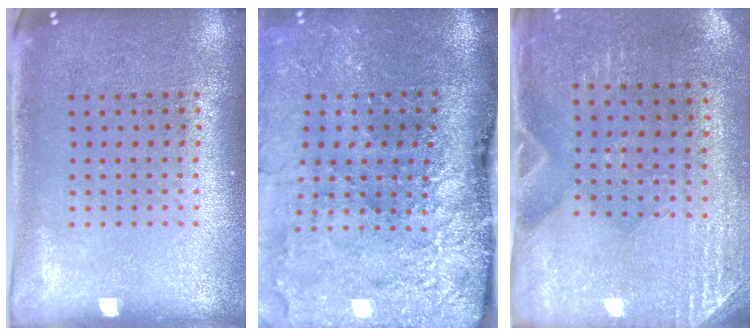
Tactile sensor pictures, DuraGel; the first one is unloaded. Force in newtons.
{"total": 4.9, "press": 3.8, "slide": 3.2}
{"total": 2.8, "press": 2.5, "slide": 1.2}